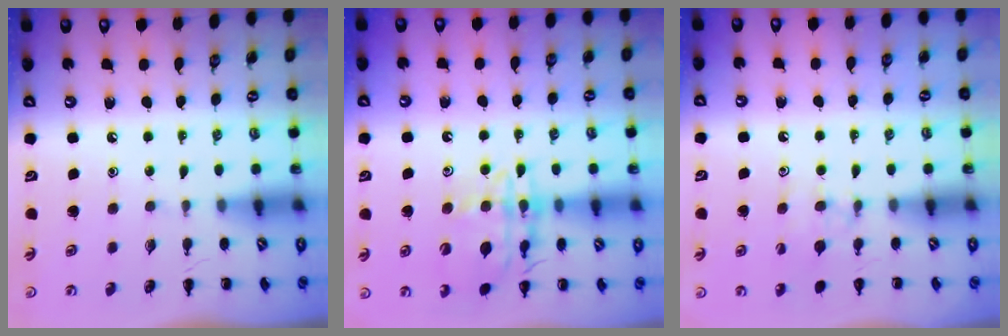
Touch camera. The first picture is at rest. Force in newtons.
{"total": 14.4, "press": 14.3, "slide": 1.9}
{"total": 6.2, "press": 5.8, "slide": 2.2}